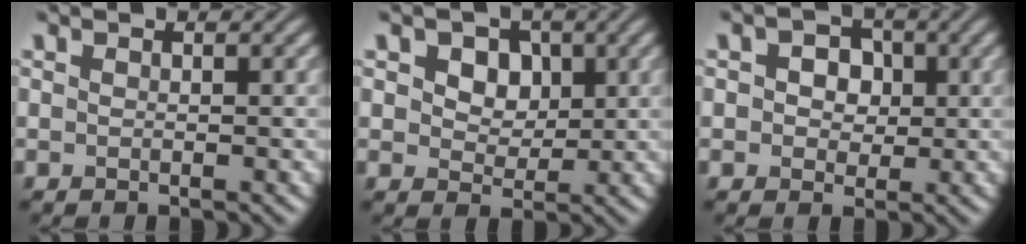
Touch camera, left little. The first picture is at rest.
{"total": 4.6, "force": [1.7, 3.3, 2.7], "torque": [-0.051, 0.006, 0.019]}
{"total": 3.1, "force": [0.5, 2.5, 1.8], "torque": [-0.022, 0.008, -0.009]}